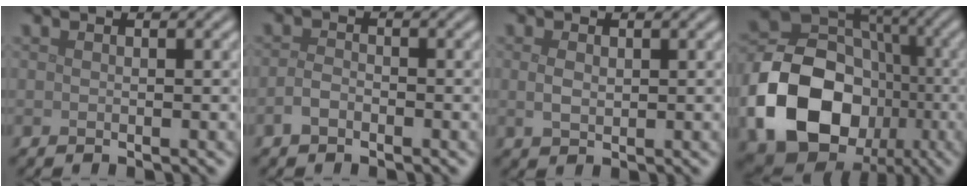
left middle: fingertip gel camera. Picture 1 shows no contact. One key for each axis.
{"total": 1.4, "fx": -0.8, "fy": 0.8, "fz": 0.8, "tx": -0.018, "ty": 0.002, "tz": -0.021}
{"total": 1.5, "fx": 0.2, "fy": 1.0, "fz": 1.1, "tx": -0.026, "ty": -0.001, "tz": 0.007}
{"total": 14.7, "fx": -4.1, "fy": 11.5, "fz": 8.2, "tx": -0.178, "ty": -0.023, "tz": -0.074}